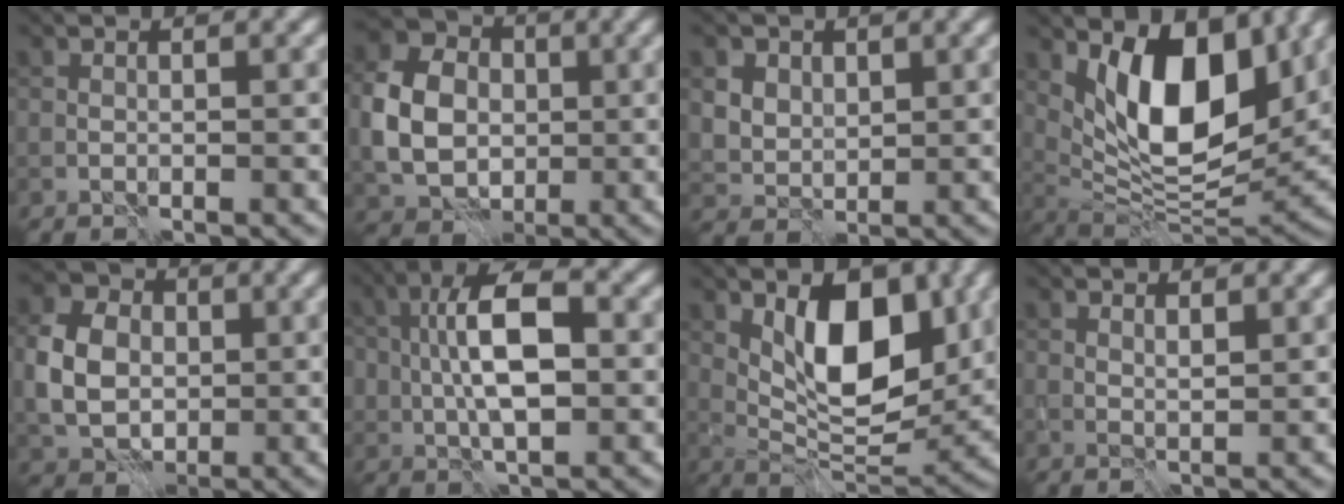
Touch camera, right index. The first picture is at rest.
{"total": 6.8, "force": [0.1, 5.6, 3.8], "torque": [-0.084, 0.010, -0.006]}
{"total": 4.8, "force": [2.6, 3.6, 1.8], "torque": [-0.056, 0.006, 0.050]}
{"total": 10.7, "force": [4.3, 5.1, 8.4], "torque": [-0.132, -0.015, 0.074]}
{"total": 5.7, "force": [0.2, 4.7, 3.3], "torque": [-0.074, 0.008, -0.003]}
{"total": 7.0, "force": [0.5, 3.3, 6.1], "torque": [-0.115, 0.011, 0.003]}
{"total": 8.6, "force": [2.7, 4.3, 6.9], "torque": [-0.107, -0.008, 0.044]}
{"total": 1.0, "force": [0.9, 0.1, 0.5], "torque": [-0.011, -0.002, 0.015]}